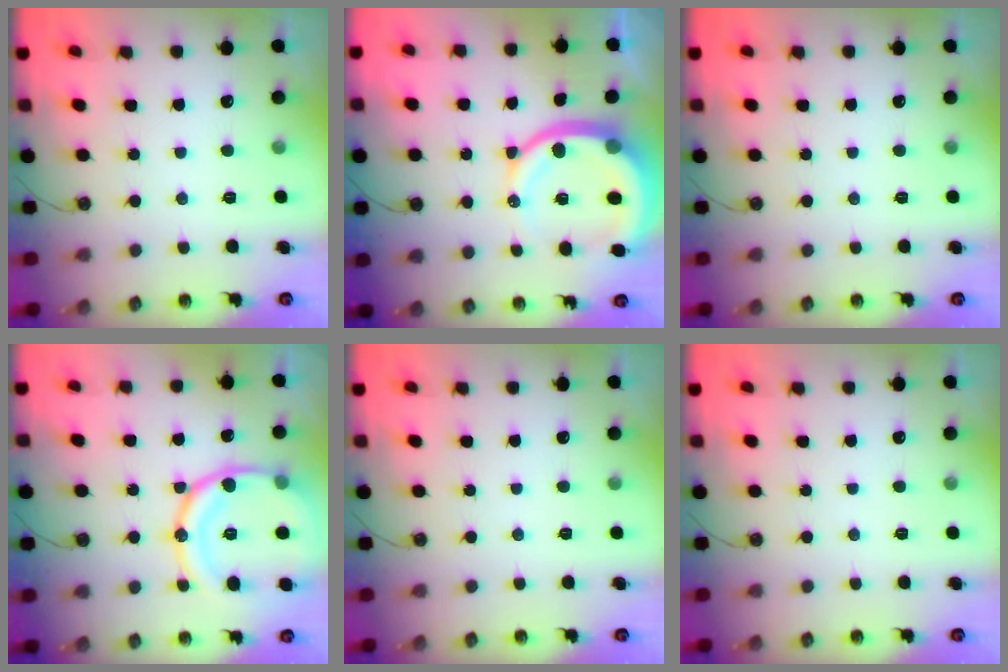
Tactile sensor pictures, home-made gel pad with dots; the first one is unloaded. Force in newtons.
{"total": 14.4, "press": 14.3, "slide": 1.9}
{"total": 0.0}
{"total": 20.7, "press": 20.5, "slide": 2.4}
{"total": 0.0}
{"total": 0.0}